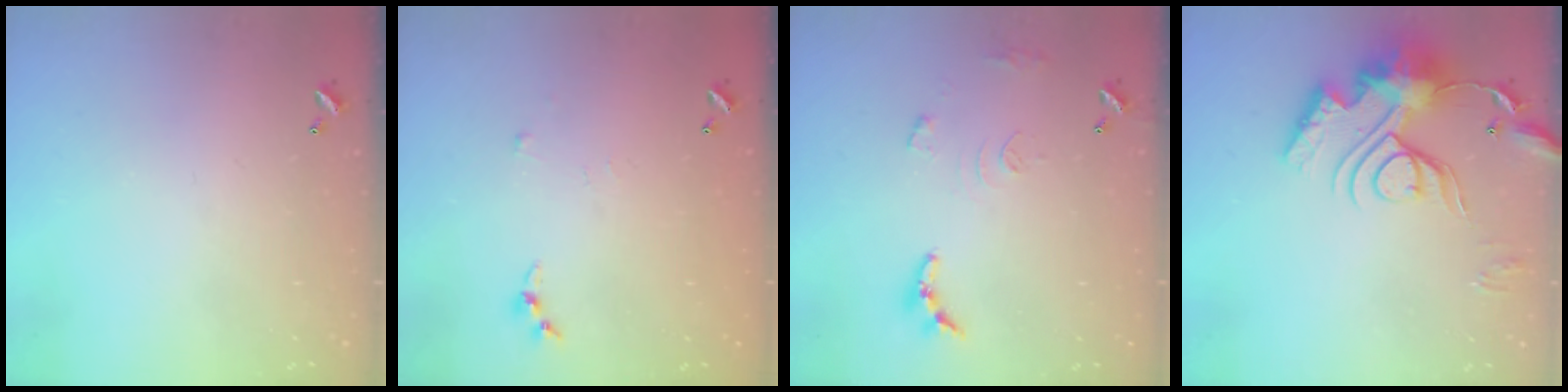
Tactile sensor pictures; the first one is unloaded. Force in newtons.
{"total": 3.7, "press": 3.7, "slide": 0.5}
{"total": 10.1, "press": 10.0, "slide": 0.8}
{"total": 18.4, "press": 18.3, "slide": 1.8}